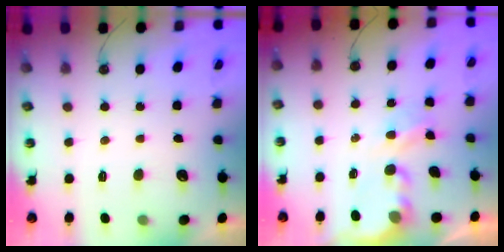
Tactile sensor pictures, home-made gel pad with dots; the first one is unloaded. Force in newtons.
{"total": 3.8, "press": 3.8, "slide": 0.2}